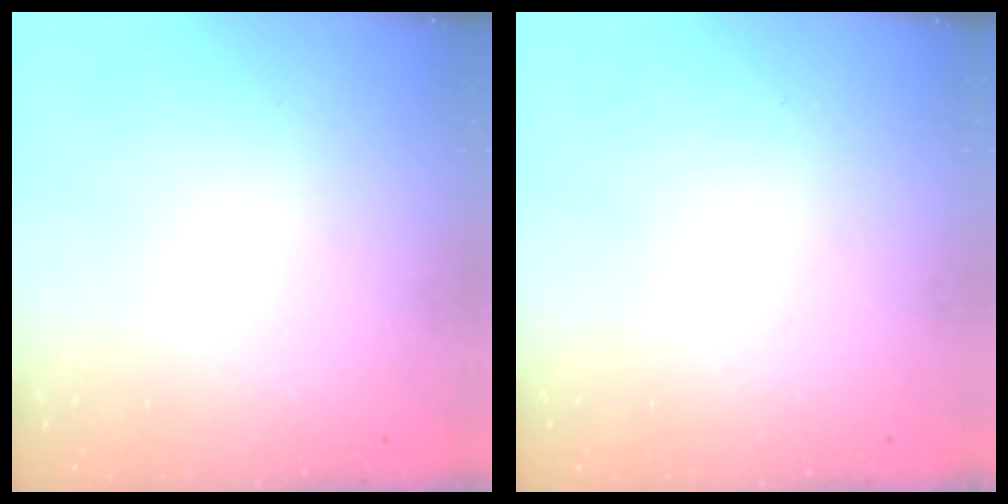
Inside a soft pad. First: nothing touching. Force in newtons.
{"total": 0.0}